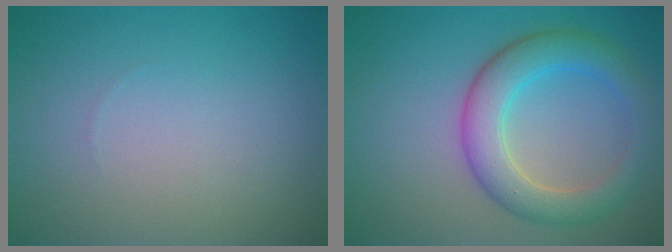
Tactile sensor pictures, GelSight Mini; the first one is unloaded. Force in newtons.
{"total": 5.3, "press": 5.3, "slide": 0.1}